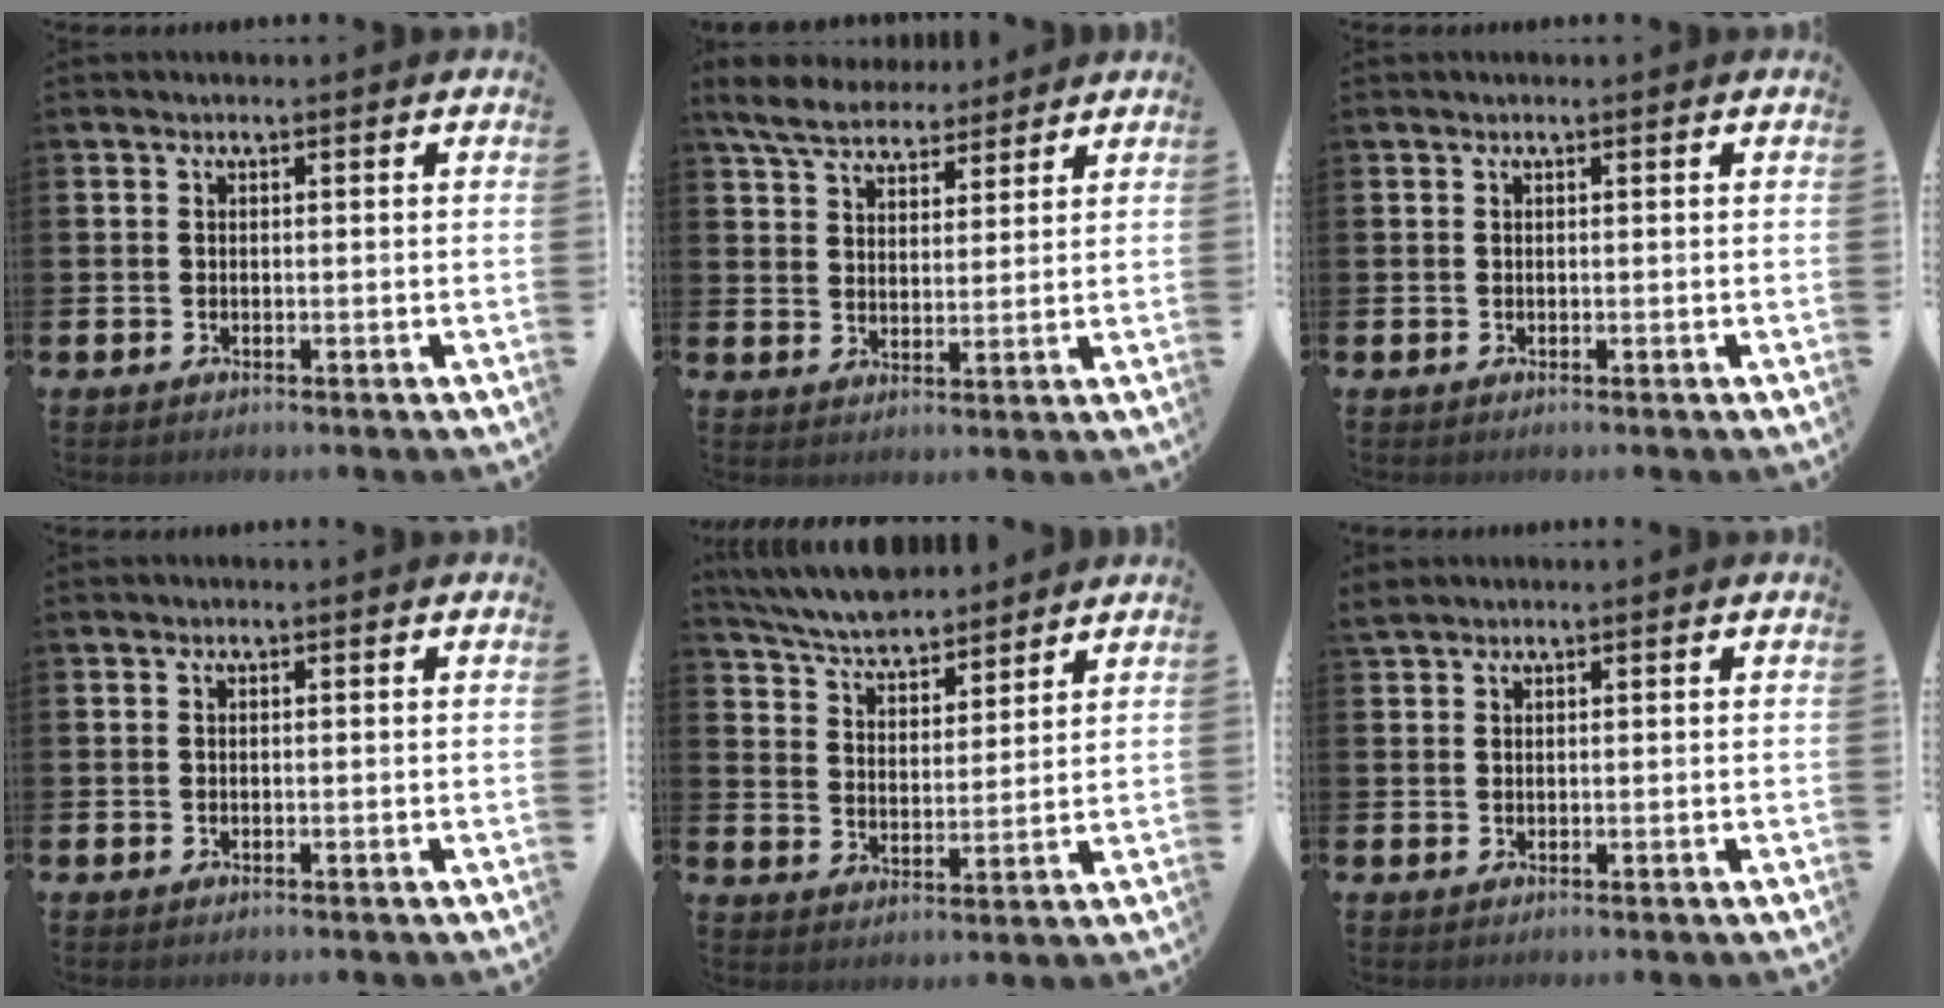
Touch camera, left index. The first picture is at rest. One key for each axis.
{"total": 6.2, "fx": 5.8, "fy": 2.0, "fz": 1.3, "tx": -0.044, "ty": -0.021, "tz": 0.104}
{"total": 0.0}
{"total": 0.0}
{"total": 6.4, "fx": 6.1, "fy": 1.1, "fz": 1.3, "tx": -0.054, "ty": -0.037, "tz": 0.109}
{"total": 1.5, "fx": 1.4, "fy": 0.4, "fz": 0.2, "tx": 0.002, "ty": 0.000, "tz": 0.025}